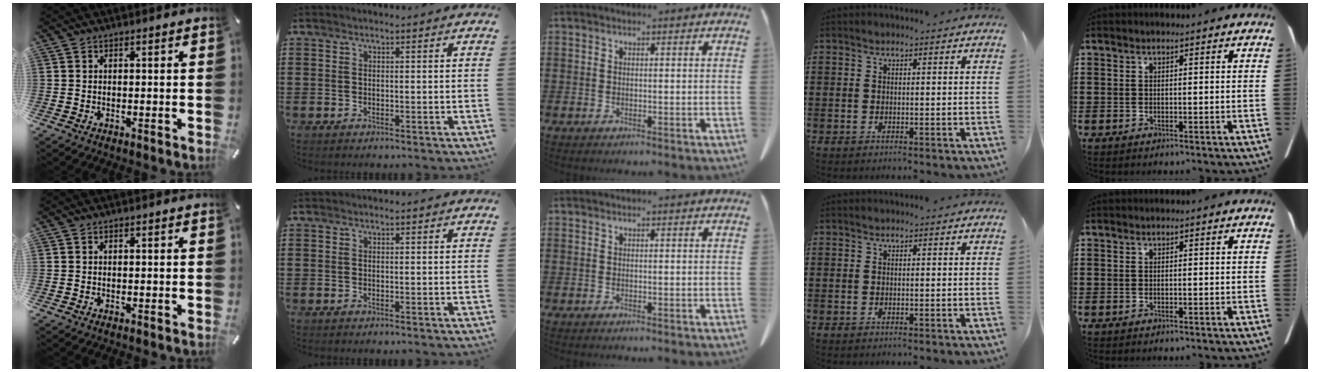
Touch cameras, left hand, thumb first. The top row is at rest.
{}